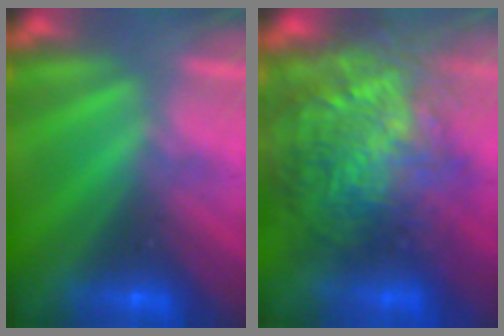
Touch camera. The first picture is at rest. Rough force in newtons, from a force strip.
{"total": 8.3}